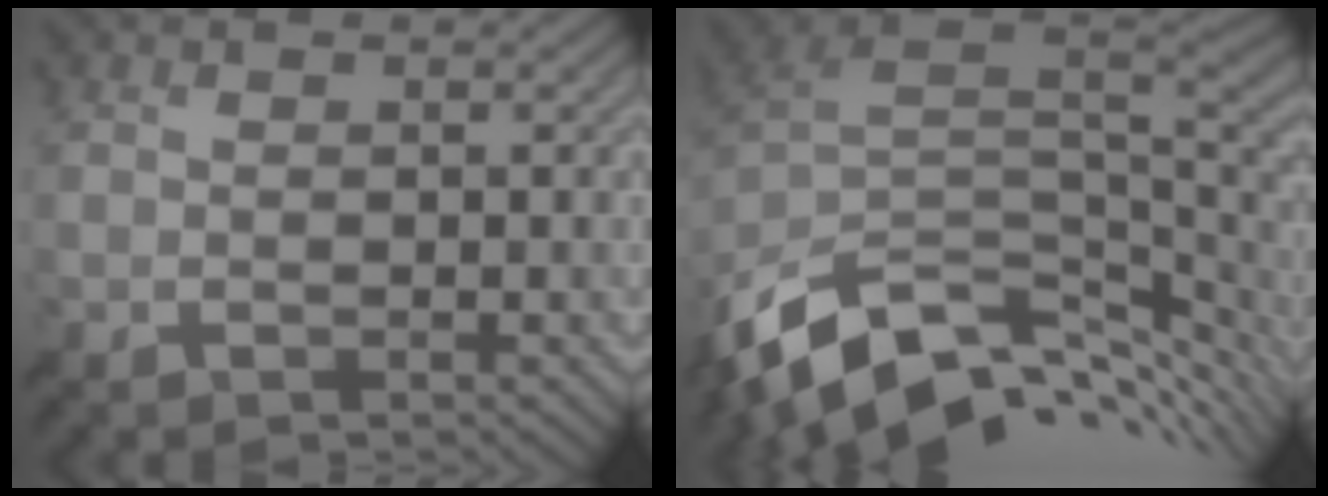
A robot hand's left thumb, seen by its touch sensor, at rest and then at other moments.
{"total": 13.8, "force": [-6.0, 8.0, 9.4], "torque": [-0.211, -0.028, -0.098]}